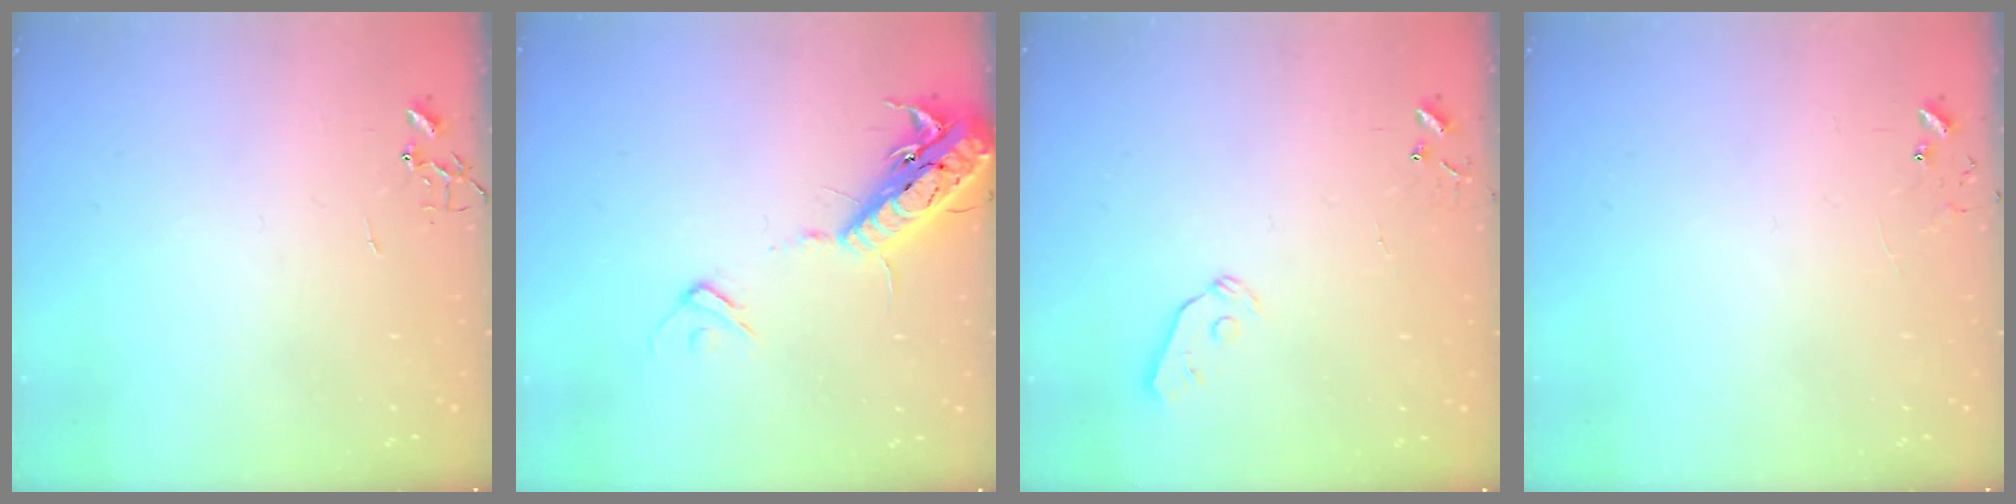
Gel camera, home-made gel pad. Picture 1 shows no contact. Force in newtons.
{"total": 17.1, "press": 16.7, "slide": 3.7}
{"total": 5.9, "press": 5.8, "slide": 0.7}
{"total": 5.8, "press": 5.8, "slide": 0.5}